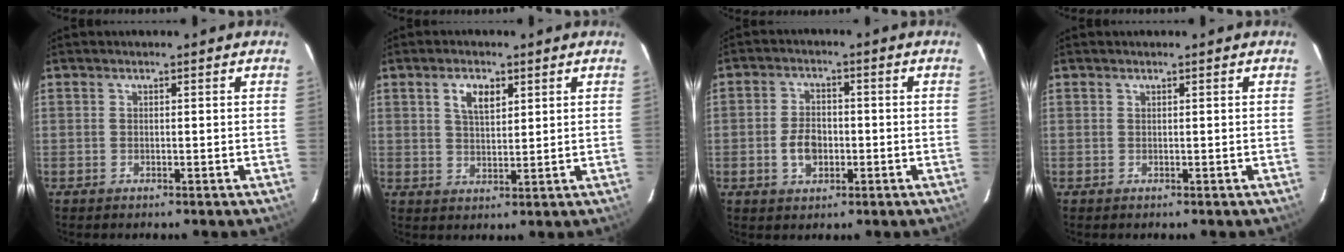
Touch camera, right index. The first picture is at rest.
{"total": 4.7, "force": [2.3, 2.3, 3.4], "torque": [-0.061, 0.007, 0.042]}
{"total": 5.6, "force": [-1.3, 3.8, 3.8], "torque": [-0.075, 0.009, -0.017]}
{"total": 0.0}